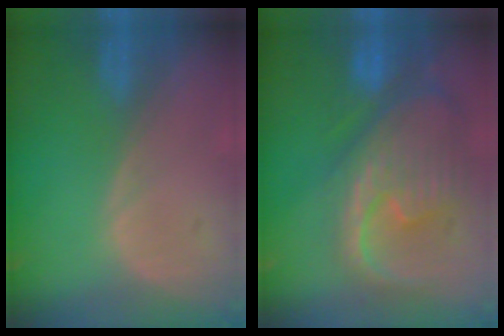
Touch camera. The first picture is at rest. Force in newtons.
{"total": 12.5, "press": 10.6, "slide": 6.5}